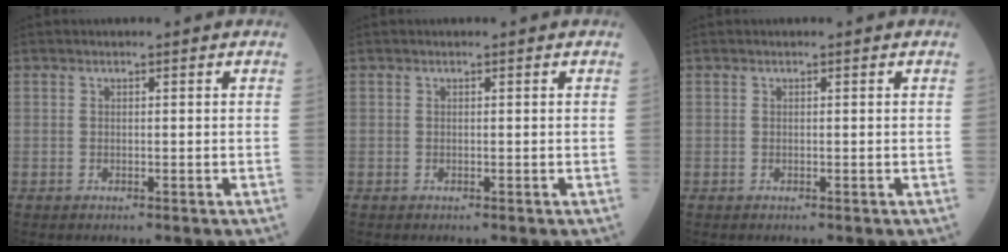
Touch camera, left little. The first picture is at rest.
{"total": 0.0}
{"total": 0.0}